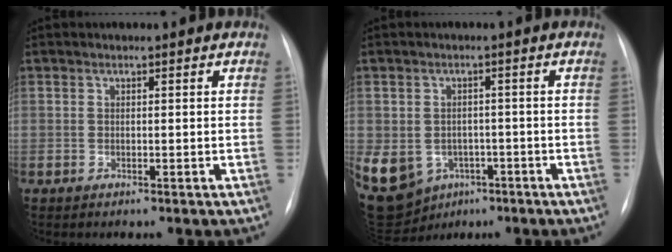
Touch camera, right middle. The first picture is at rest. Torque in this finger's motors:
{"motor_torque": [1.20, -0.94, 0.76, 0.21]}